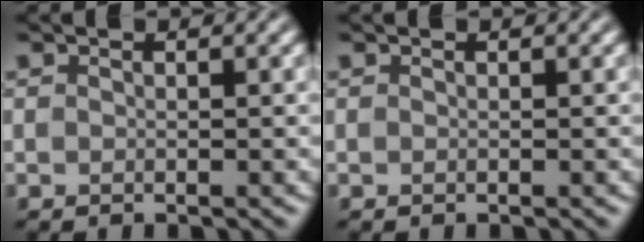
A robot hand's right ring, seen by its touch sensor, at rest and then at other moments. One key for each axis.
{"total": 0.0}